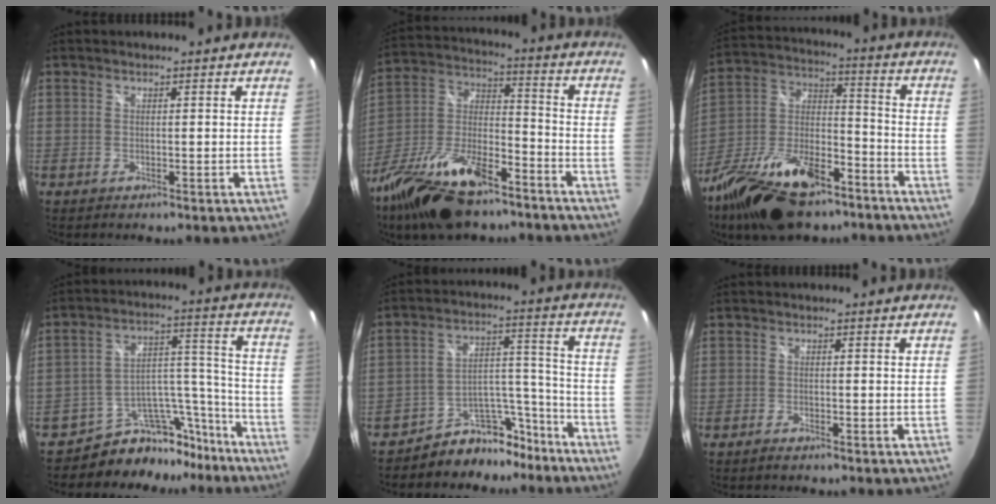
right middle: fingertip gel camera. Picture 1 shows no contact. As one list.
[{"total": 21.5, "force": [-14.0, 8.8, 13.7], "torque": [-0.281, -0.010, -0.248]}, {"total": 23.3, "force": [-14.7, 10.6, 14.6], "torque": [-0.295, -0.005, -0.252]}, {"total": 14.0, "force": [-12.1, 6.6, 2.3], "torque": [-0.028, 0.076, -0.180]}, {"total": 11.2, "force": [-9.2, 5.9, 2.2], "torque": [-0.022, 0.071, -0.133]}, {"total": 1.7, "force": [-1.4, 0.4, 0.9], "torque": [-0.020, -0.002, -0.027]}]